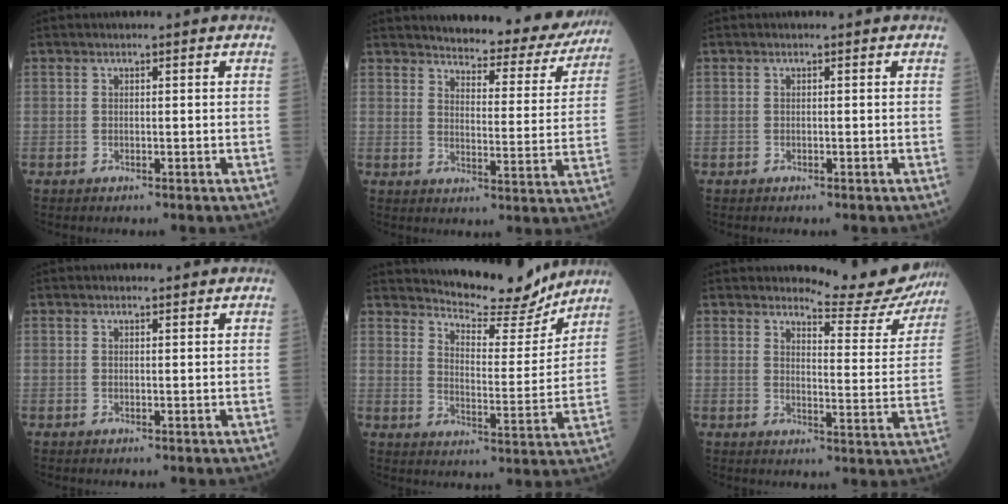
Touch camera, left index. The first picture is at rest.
{"total": 17.1, "force": [16.0, 3.8, 4.6], "torque": [-0.035, -0.051, 0.177]}
{"total": 0.0}
{"total": 0.7, "force": [0.6, 0.0, 0.0], "torque": [-0.009, -0.002, 0.010]}
{"total": 11.7, "force": [11.2, 1.9, 2.6], "torque": [-0.043, -0.021, 0.161]}
{"total": 11.7, "force": [11.5, 1.4, 1.2], "torque": [-0.007, -0.061, 0.127]}